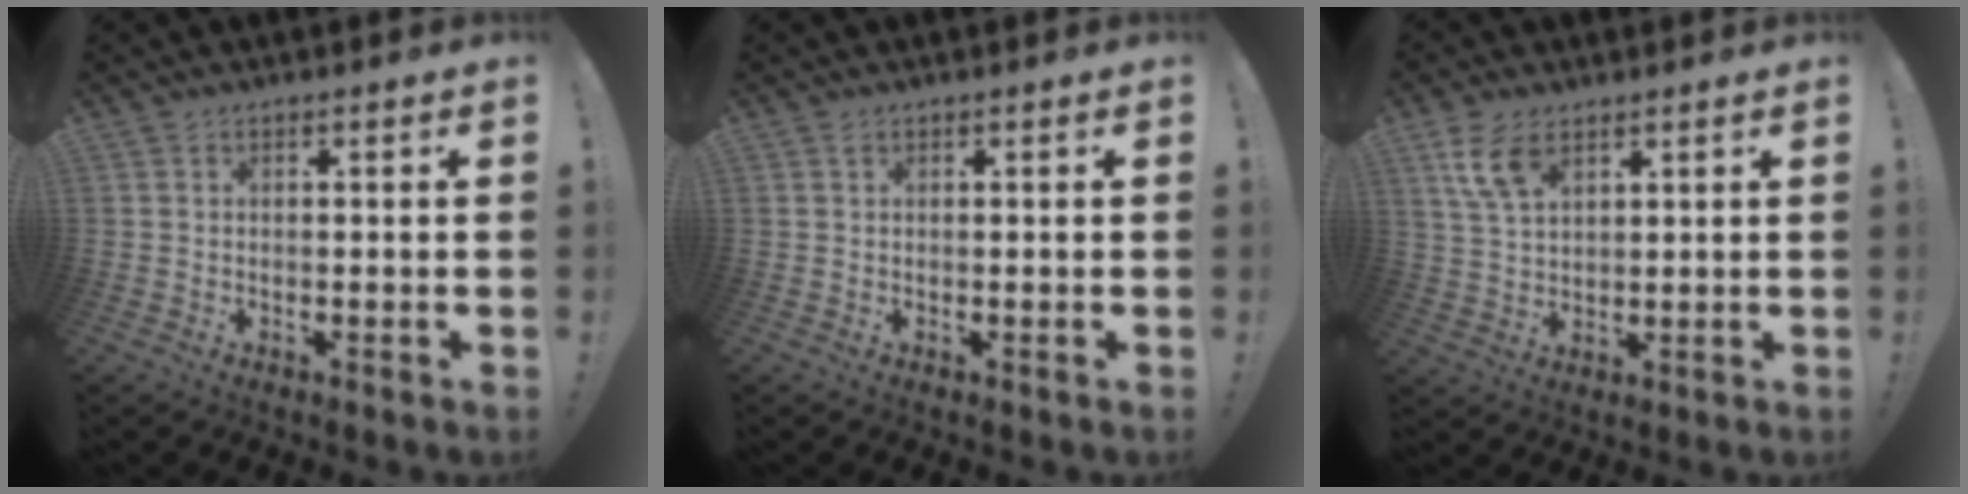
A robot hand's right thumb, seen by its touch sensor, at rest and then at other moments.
{"total": 0.6, "force": [0.4, 0.3, 0.3], "torque": [-0.004, 0.000, 0.006]}
{"total": 8.3, "force": [4.8, 4.1, 5.4], "torque": [-0.097, -0.014, 0.093]}